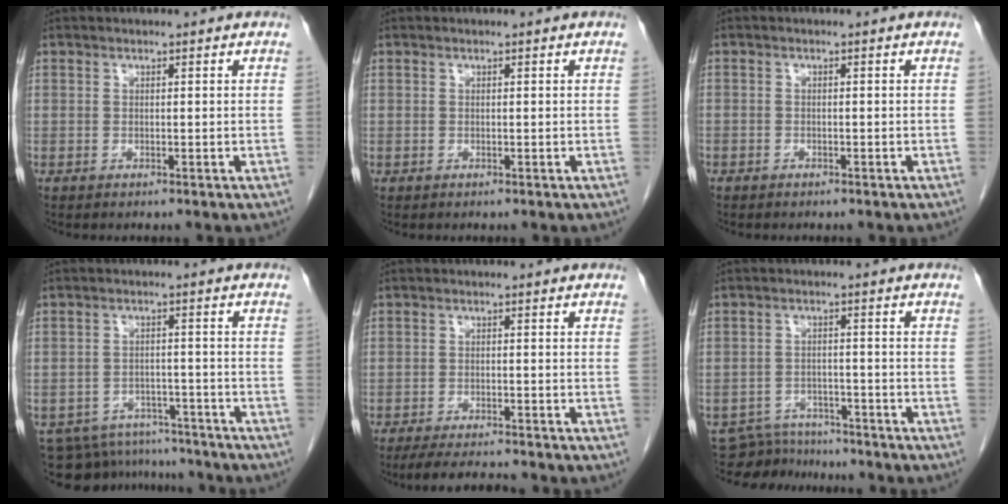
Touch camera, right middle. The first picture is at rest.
{"total": 0.0}
{"total": 0.9, "force": [-0.7, 0.6, 0.1], "torque": [-0.007, 0.002, -0.012]}
{"total": 11.7, "force": [-10.9, 3.9, 1.2], "torque": [-0.020, 0.015, -0.142]}
{"total": 5.1, "force": [-4.7, 0.4, 1.9], "torque": [-0.030, -0.016, -0.078]}
{"total": 6.8, "force": [-6.5, 2.1, -0.2], "torque": [0.004, 0.005, -0.101]}